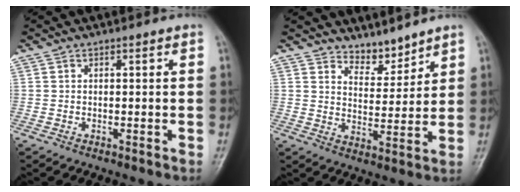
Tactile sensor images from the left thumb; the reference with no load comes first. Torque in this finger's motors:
{"motor_torque": [-0.14, -0.05, 0.00, 0.00, 0.05]}